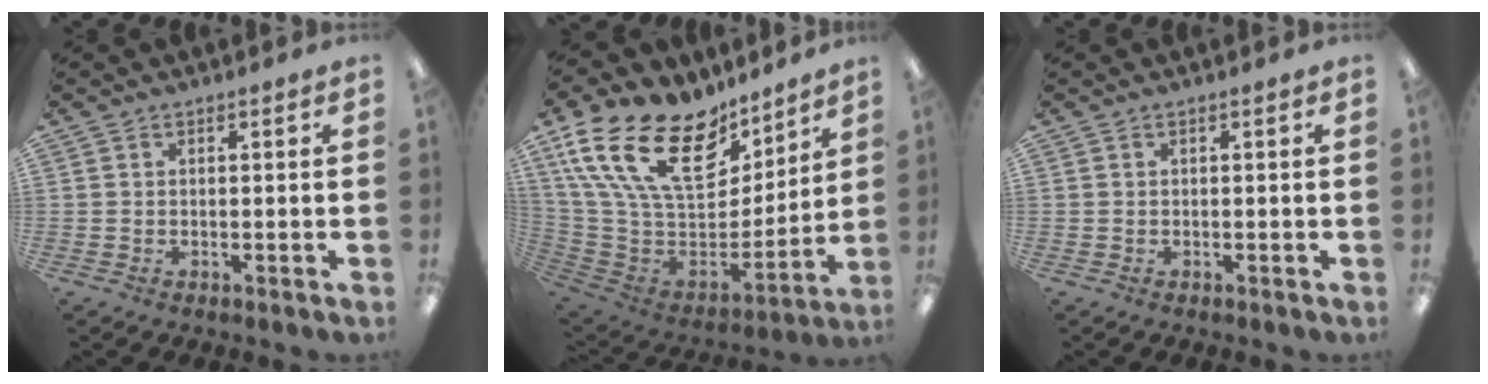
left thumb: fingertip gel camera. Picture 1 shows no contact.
{"total": 24.6, "force": [13.5, 14.2, 15.0], "torque": [-0.287, -0.080, 0.253]}
{"total": 0.0}